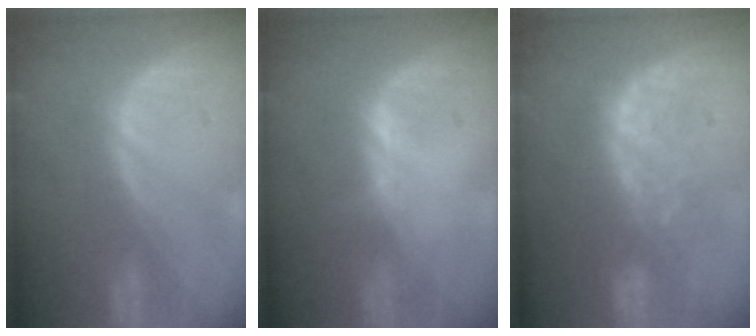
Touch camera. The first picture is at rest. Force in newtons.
{"total": 0.6, "press": 0.5, "slide": 0.4}
{"total": 7.8, "press": 7.7, "slide": 1.3}